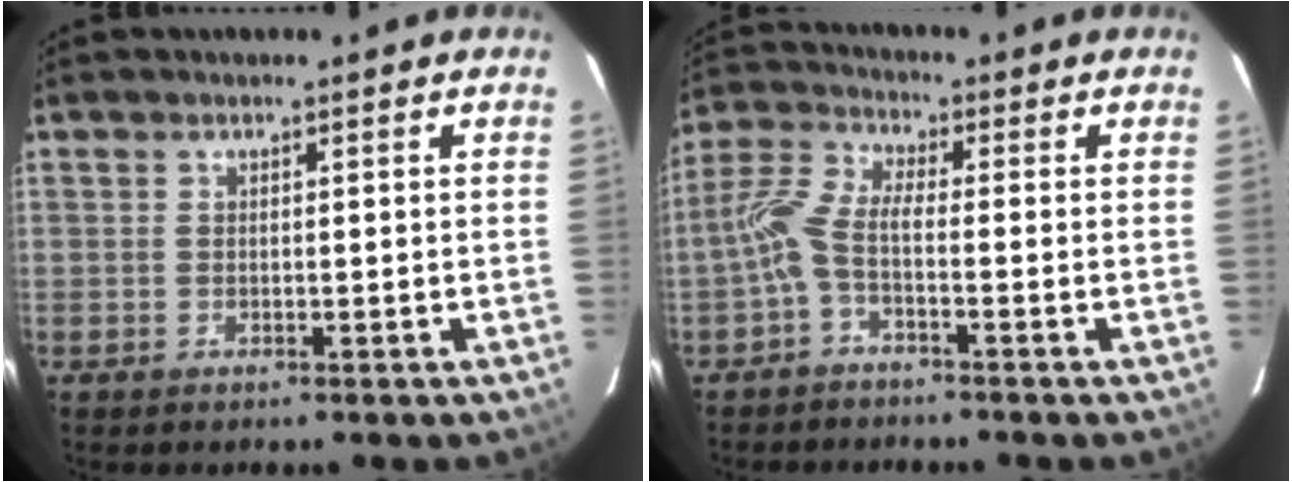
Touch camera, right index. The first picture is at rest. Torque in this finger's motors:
{"motor_torque": [0.72, -0.40, 0.38, 0.12]}